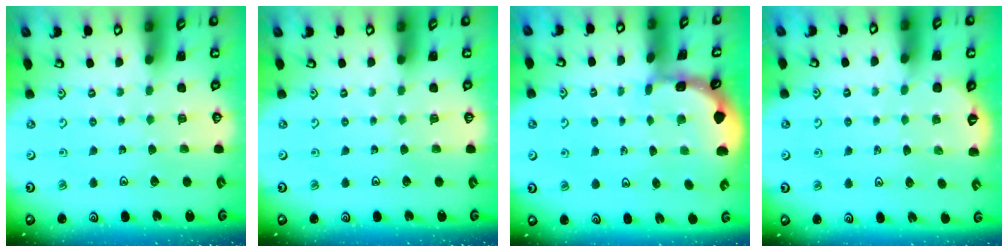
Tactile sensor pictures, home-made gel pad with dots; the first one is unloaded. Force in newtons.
{"total": 0.0}
{"total": 2.7, "press": 2.7, "slide": 0.3}
{"total": 2.8, "press": 2.2, "slide": 1.8}